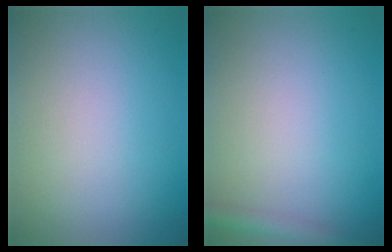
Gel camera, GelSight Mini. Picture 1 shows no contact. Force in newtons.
{"total": 2.1, "press": 2.1, "slide": 0.1}